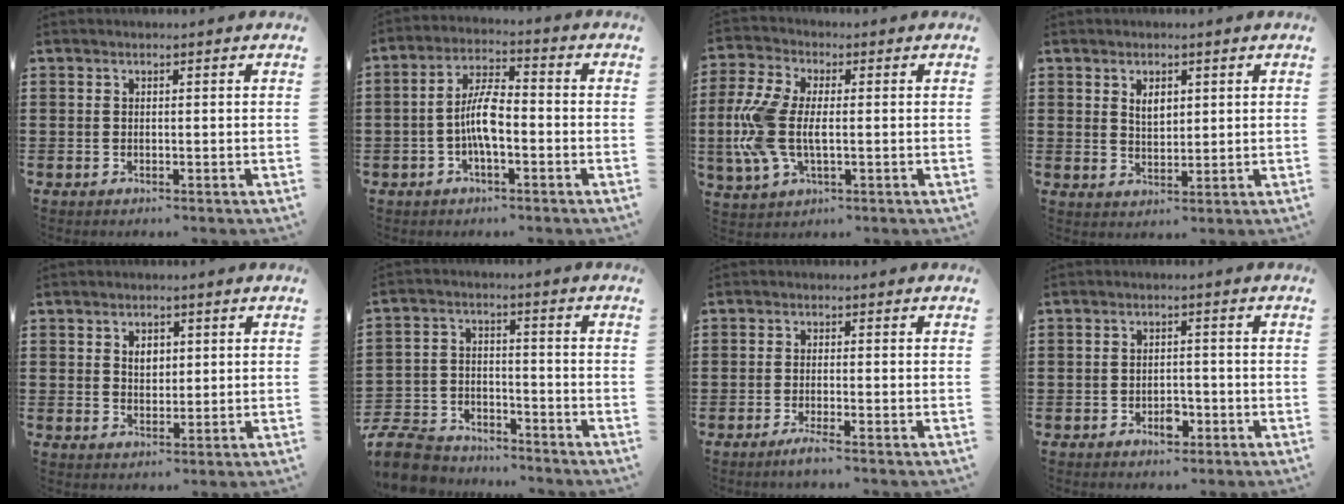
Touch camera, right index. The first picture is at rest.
{"total": 6.7, "force": [-1.5, 2.2, 6.1], "torque": [-0.134, 0.001, -0.036]}
{"total": 9.8, "force": [-0.7, 5.1, 8.4], "torque": [-0.210, -0.011, -0.021]}
{"total": 2.7, "force": [1.2, 1.5, 1.9], "torque": [-0.035, 0.003, 0.020]}
{"total": 2.6, "force": [0.9, 1.8, 1.7], "torque": [-0.030, 0.005, 0.013]}
{"total": 7.9, "force": [-7.5, 1.9, 1.4], "torque": [-0.045, 0.015, -0.153]}
{"total": 2.0, "force": [-1.4, -0.1, 1.5], "torque": [-0.030, -0.004, -0.027]}
{"total": 2.8, "force": [-1.6, 1.6, 1.6], "torque": [-0.029, 0.004, -0.030]}